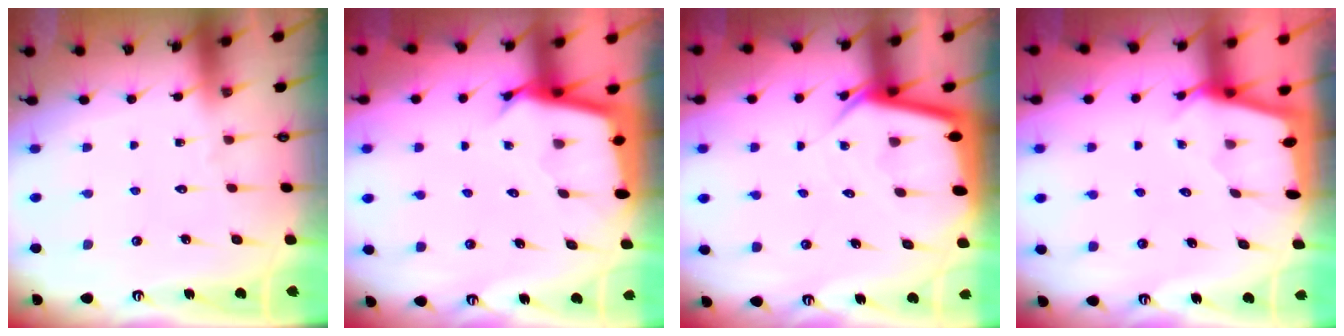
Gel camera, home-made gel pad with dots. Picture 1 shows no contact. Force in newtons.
{"total": 2.9, "press": 2.9, "slide": 0.1}
{"total": 6.4, "press": 6.3, "slide": 0.7}
{"total": 2.0, "press": 2.0, "slide": 0.3}